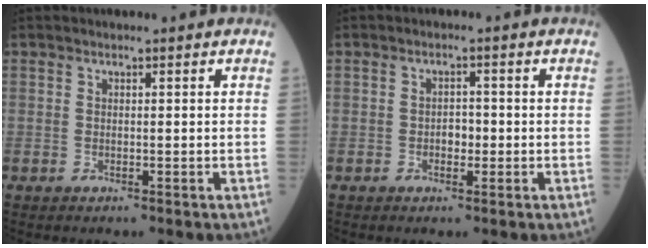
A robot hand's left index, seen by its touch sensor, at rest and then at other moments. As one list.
[{"total": 2.1, "force": [-0.5, 1.3, 1.5], "torque": [-0.020, 0.006, -0.008]}]